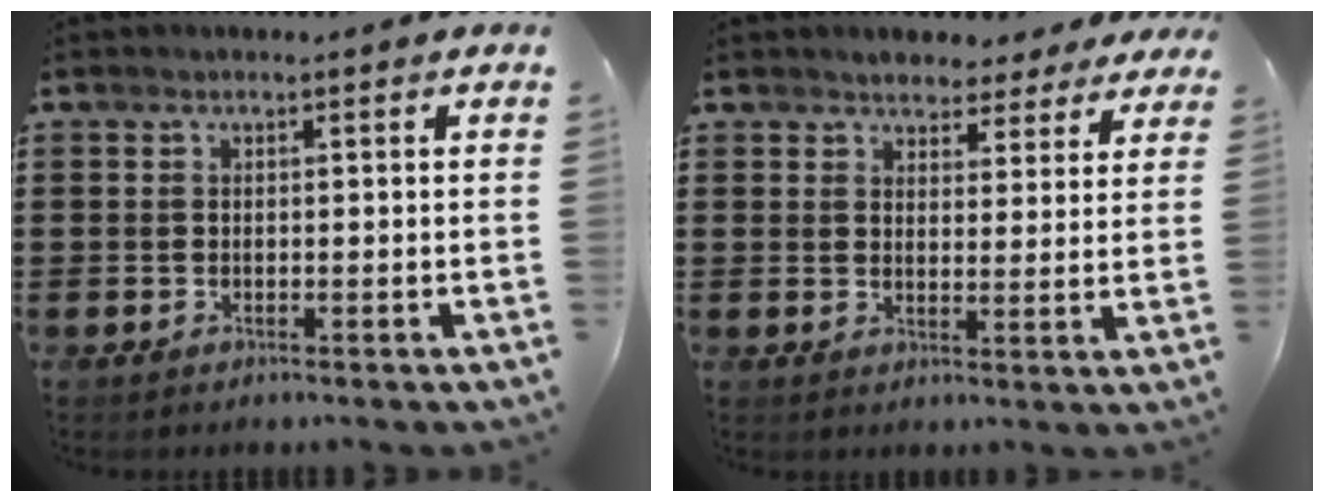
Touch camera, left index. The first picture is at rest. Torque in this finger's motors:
{"motor_torque": [2.14, 0.00, 0.59, 0.00]}